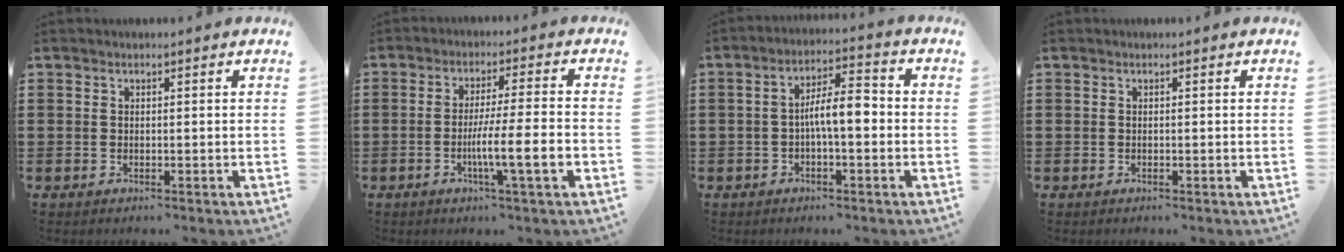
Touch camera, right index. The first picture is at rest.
{"total": 8.0, "force": [-2.4, 0.2, 7.6], "torque": [-0.133, -0.011, -0.043]}
{"total": 6.6, "force": [-0.6, 2.0, 6.2], "torque": [-0.112, 0.014, -0.014]}
{"total": 0.0}